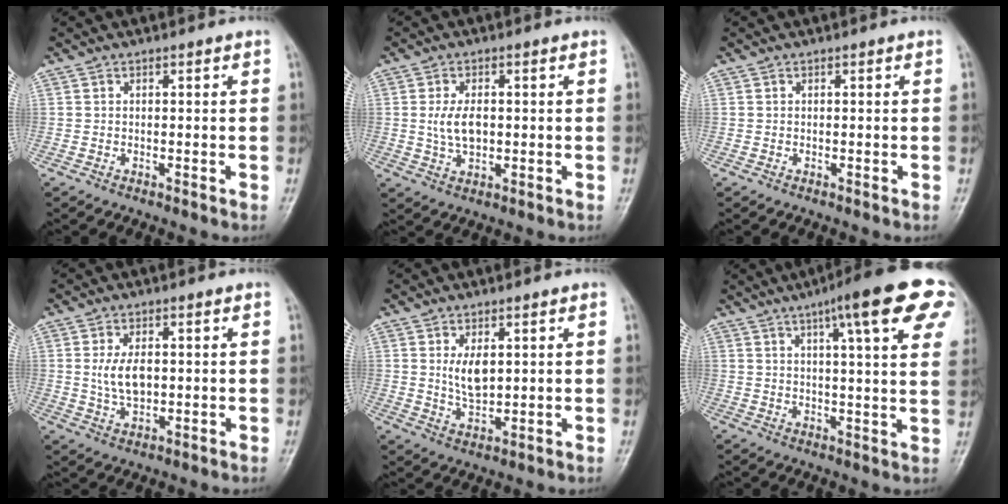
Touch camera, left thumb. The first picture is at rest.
{"total": 5.2, "force": [0.3, 3.0, 4.3], "torque": [-0.083, -0.003, 0.008]}
{"total": 0.0}
{"total": 5.7, "force": [0.6, 3.2, 4.7], "torque": [-0.087, -0.006, 0.015]}
{"total": 5.3, "force": [1.5, 2.7, 4.3], "torque": [-0.068, -0.017, 0.033]}
{"total": 19.5, "force": [9.9, 3.6, 16.3], "torque": [-0.210, -0.008, 0.120]}